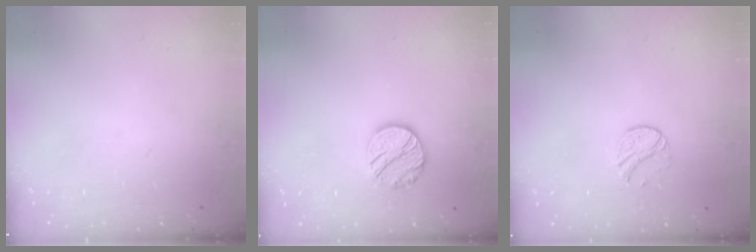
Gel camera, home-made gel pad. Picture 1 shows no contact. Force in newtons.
{"total": 10.8, "press": 10.8, "slide": 0.2}
{"total": 6.4, "press": 6.4, "slide": 0.6}